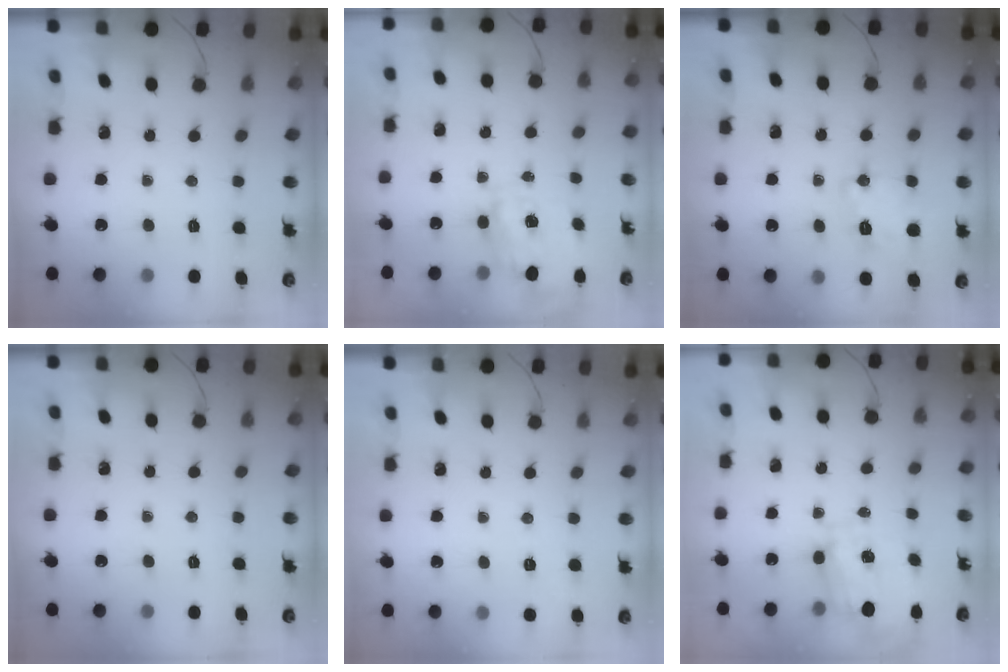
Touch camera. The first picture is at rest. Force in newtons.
{"total": 4.0, "press": 3.9, "slide": 0.8}
{"total": 8.7, "press": 8.7, "slide": 1.0}
{"total": 0.0}
{"total": 2.0, "press": 1.2, "slide": 1.6}
{"total": 2.9, "press": 2.7, "slide": 1.1}